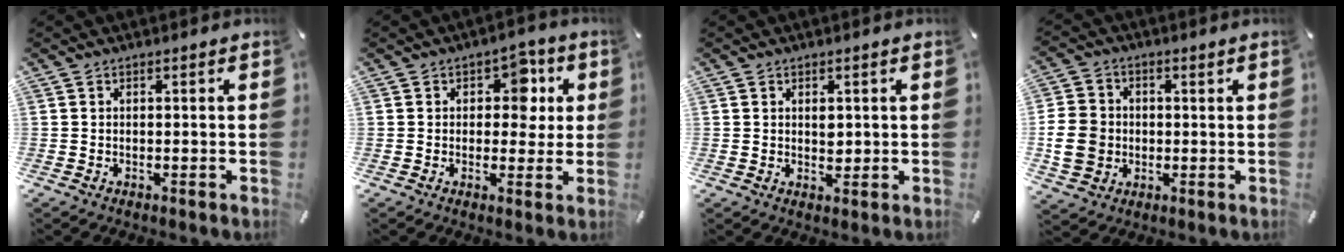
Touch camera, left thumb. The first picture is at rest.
{"total": 7.7, "force": [1.9, 5.8, 4.7], "torque": [-0.039, -0.005, 0.022]}
{"total": 2.2, "force": [0.6, 1.7, 1.3], "torque": [-0.012, -0.003, 0.007]}
{"total": 9.0, "force": [-0.5, 8.1, 3.8], "torque": [-0.095, 0.009, -0.007]}